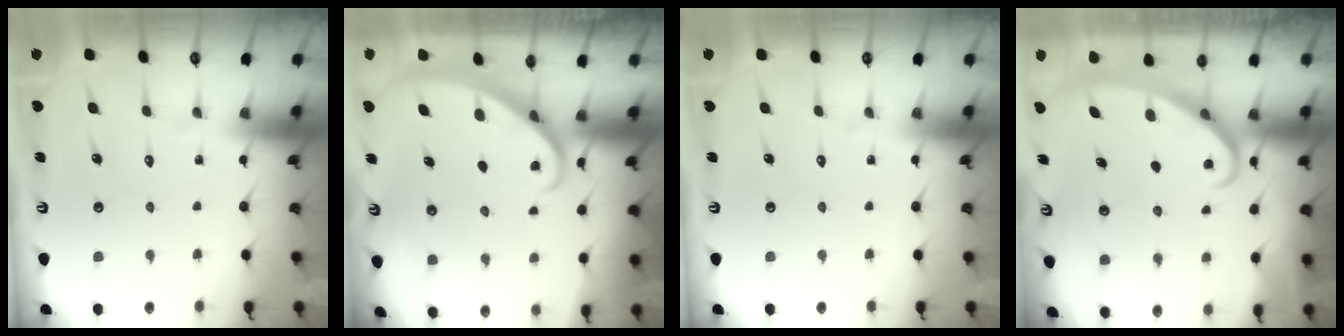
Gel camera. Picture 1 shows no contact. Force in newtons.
{"total": 1.9, "press": 1.9, "slide": 0.2}
{"total": 0.0}
{"total": 3.0, "press": 3.0, "slide": 0.4}